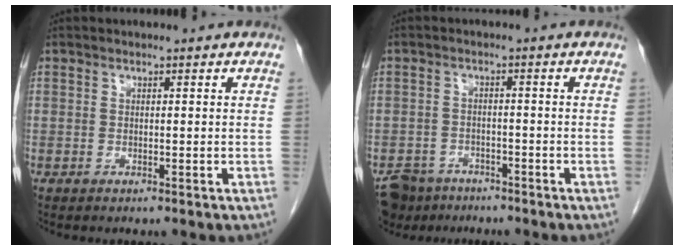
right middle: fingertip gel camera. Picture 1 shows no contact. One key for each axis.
{"total": 5.7, "fx": -4.6, "fy": 3.3, "fz": 0.8, "tx": -0.015, "ty": -0.002, "tz": -0.078}